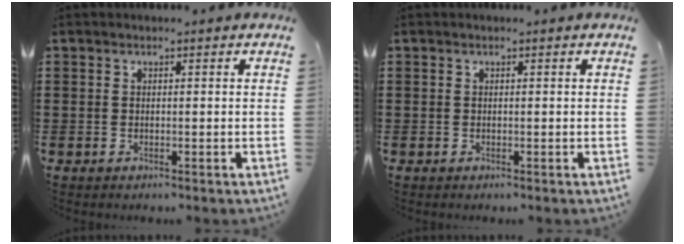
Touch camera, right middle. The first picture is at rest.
{"total": 0.0}